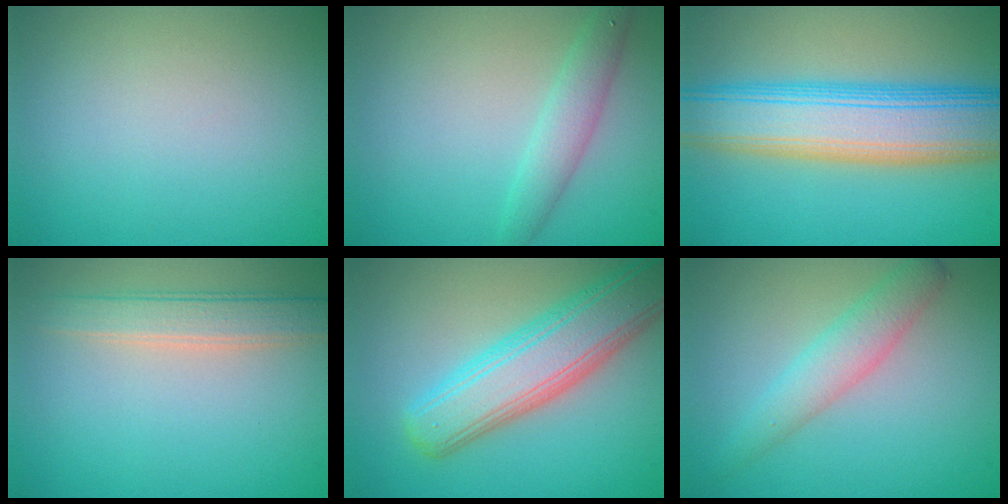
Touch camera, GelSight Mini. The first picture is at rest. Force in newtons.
{"total": 2.5, "press": 2.5, "slide": 0.2}
{"total": 9.9, "press": 9.9, "slide": 0.4}
{"total": 3.0, "press": 3.0, "slide": 0.3}
{"total": 7.4, "press": 7.4, "slide": 0.7}
{"total": 3.1, "press": 3.1, "slide": 0.1}